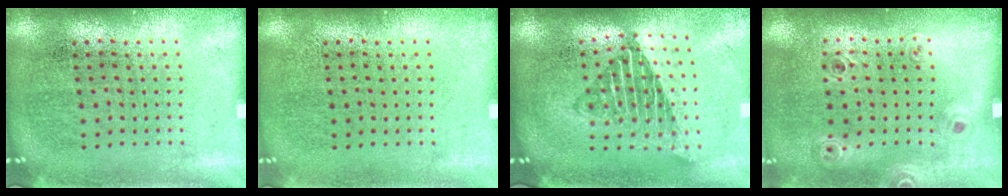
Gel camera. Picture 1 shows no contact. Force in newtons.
{"total": 0.0}
{"total": 1.6, "press": 1.3, "slide": 0.9}
{"total": 0.9, "press": 0.9, "slide": 0.3}